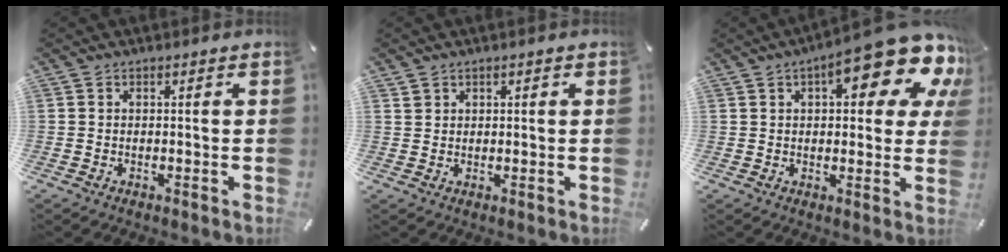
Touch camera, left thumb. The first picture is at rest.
{"total": 1.5, "force": [0.8, 1.2, 0.2], "torque": [0.004, -0.002, 0.014]}
{"total": 17.3, "force": [8.7, 6.4, 13.5], "torque": [-0.175, -0.049, 0.138]}